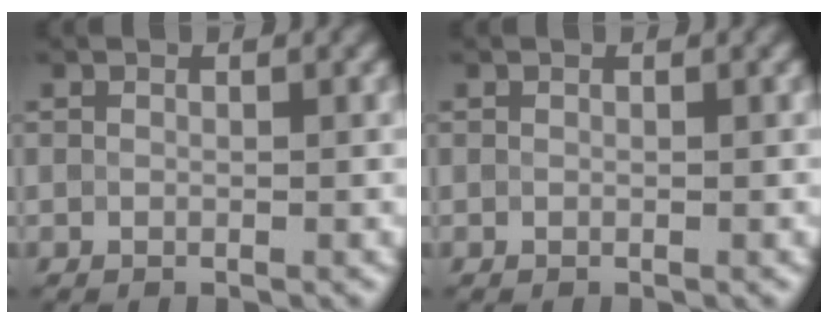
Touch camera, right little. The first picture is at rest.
{"total": 0.0}